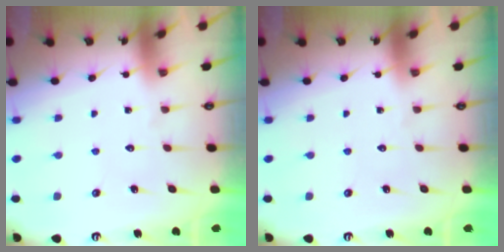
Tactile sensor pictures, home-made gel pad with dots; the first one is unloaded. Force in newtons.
{"total": 0.0}